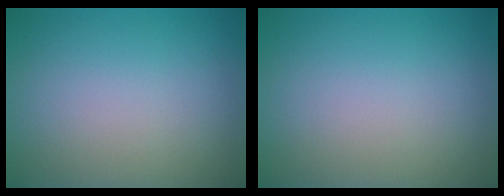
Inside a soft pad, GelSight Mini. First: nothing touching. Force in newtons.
{"total": 0.0}